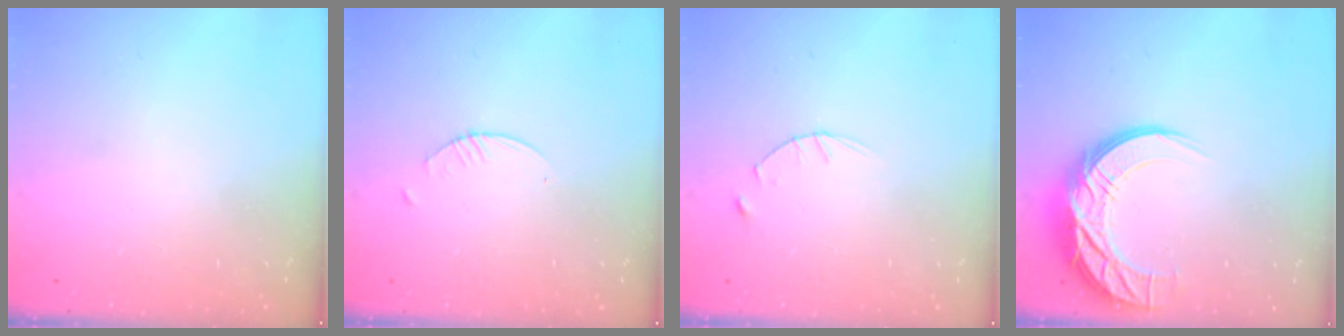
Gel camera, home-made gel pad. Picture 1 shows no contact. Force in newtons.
{"total": 1.5, "press": 1.5, "slide": 0.2}
{"total": 2.8, "press": 2.8, "slide": 0.4}
{"total": 15.9, "press": 15.9, "slide": 1.2}